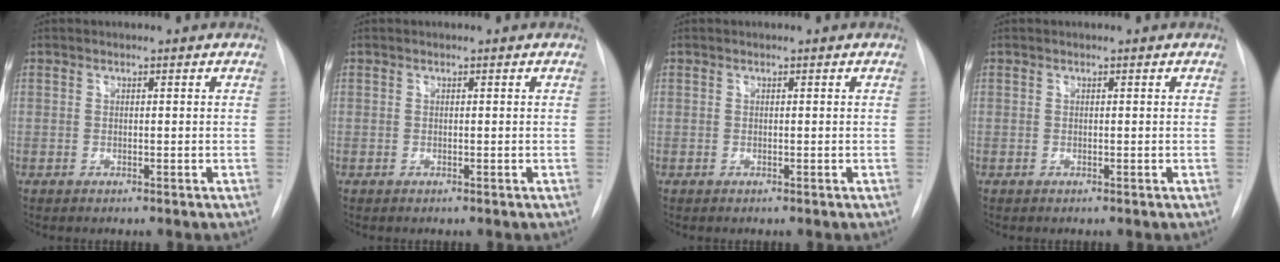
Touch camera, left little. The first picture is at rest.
{"total": 0.0}
{"total": 0.0}
{"total": 0.0}